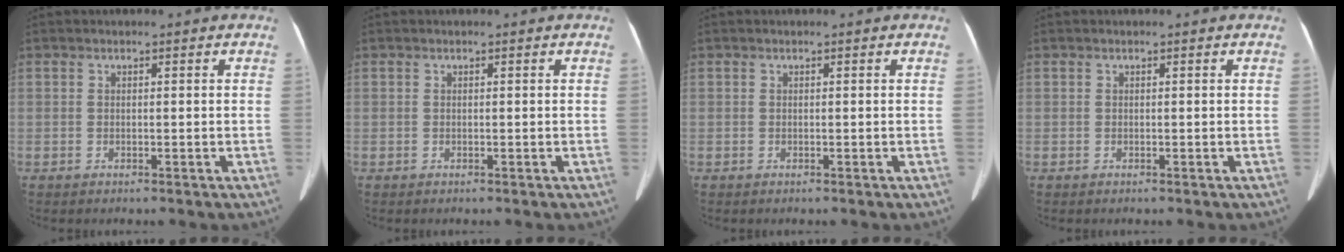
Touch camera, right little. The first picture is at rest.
{"total": 0.0}
{"total": 0.0}
{"total": 0.0}